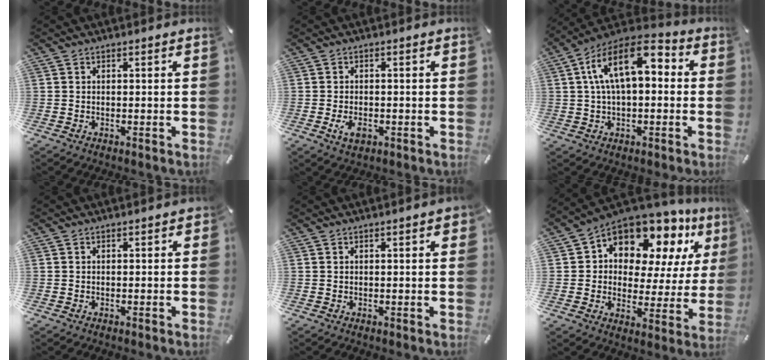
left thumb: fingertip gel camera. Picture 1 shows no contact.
{"total": 3.5, "force": [-1.3, 2.0, 2.6], "torque": [-0.057, 0.002, -0.023]}
{"total": 14.1, "force": [3.7, 7.6, 11.3], "torque": [-0.220, -0.006, 0.063]}
{"total": 0.5, "force": [-0.2, 0.4, 0.3], "torque": [-0.005, 0.001, -0.005]}
{"total": 1.7, "force": [0.3, 0.4, 1.6], "torque": [-0.023, 0.000, 0.003]}
{"total": 12.5, "force": [9.3, 7.1, 4.2], "torque": [-0.081, -0.088, 0.167]}